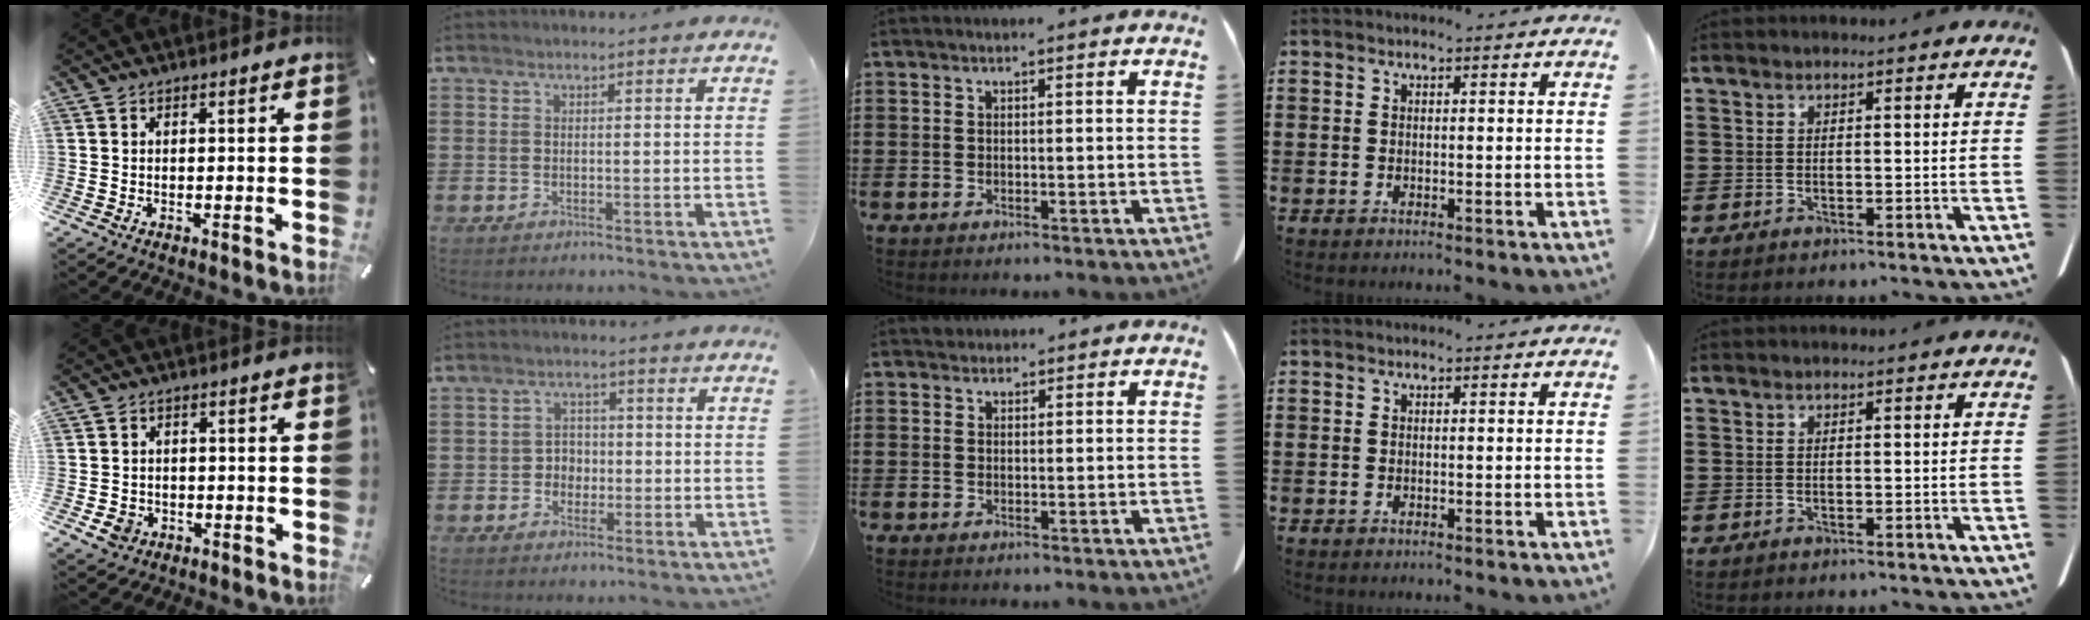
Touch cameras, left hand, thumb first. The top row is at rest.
{"thumb": {"total": 3.9, "force": [-1.4, 3.4, 1.4], "torque": [-0.020, 0.001, -0.026]}, "index": {"total": 3.0, "force": [-0.8, 2.6, 1.2], "torque": [-0.031, 0.007, -0.021]}, "middle": {"total": 1.0, "force": [0.9, 0.5, 0.0], "torque": [-0.002, 0.001, 0.020]}}